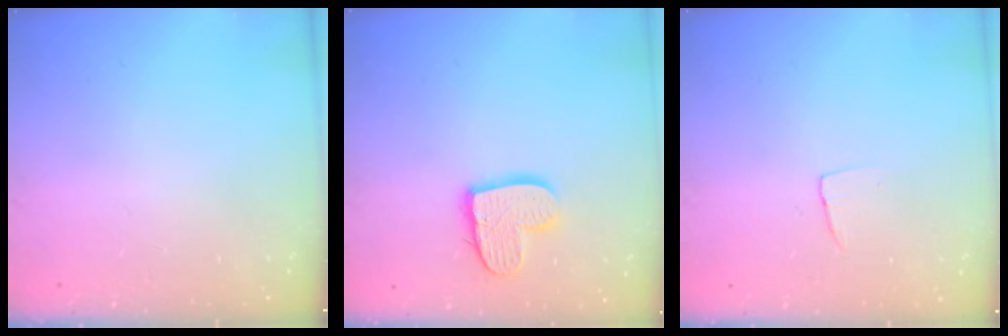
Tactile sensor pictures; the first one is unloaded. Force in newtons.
{"total": 12.6, "press": 12.5, "slide": 1.0}
{"total": 4.5, "press": 4.4, "slide": 0.3}